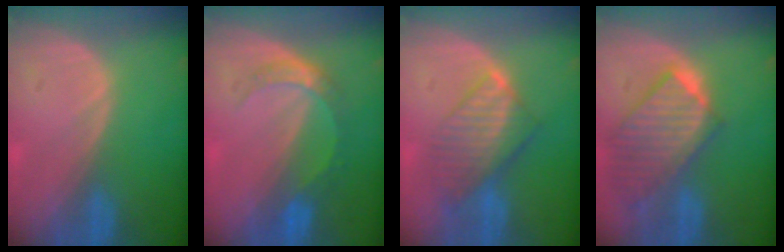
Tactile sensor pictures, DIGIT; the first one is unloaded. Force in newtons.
{"total": 5.2, "press": 4.7, "slide": 2.3}
{"total": 8.1, "press": 7.1, "slide": 4.0}
{"total": 9.8, "press": 8.6, "slide": 4.6}